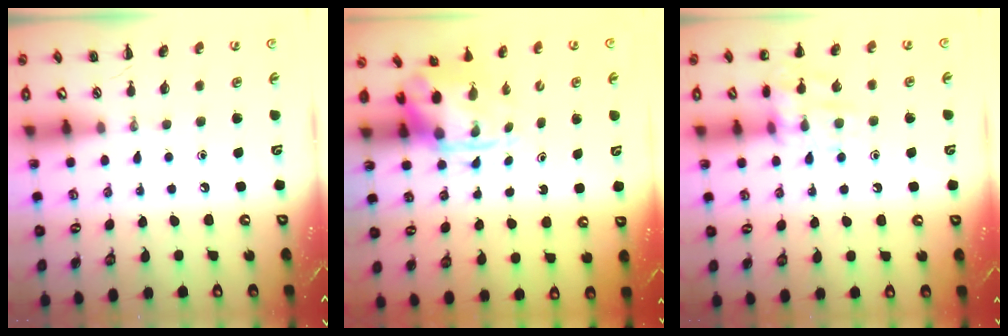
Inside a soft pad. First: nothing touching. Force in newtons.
{"total": 3.7, "press": 3.7, "slide": 0.8}
{"total": 12.5, "press": 12.5, "slide": 0.6}